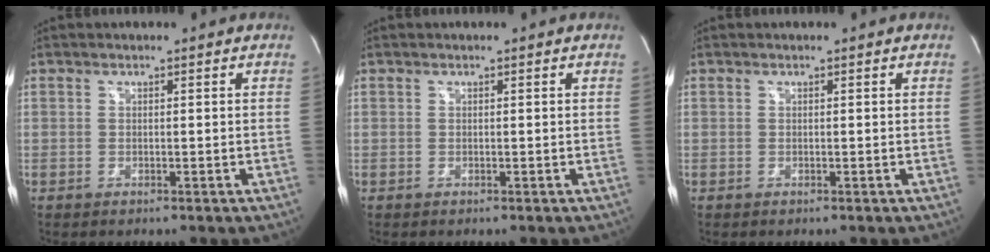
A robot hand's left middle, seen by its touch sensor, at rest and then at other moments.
{"total": 0.0}
{"total": 0.0}